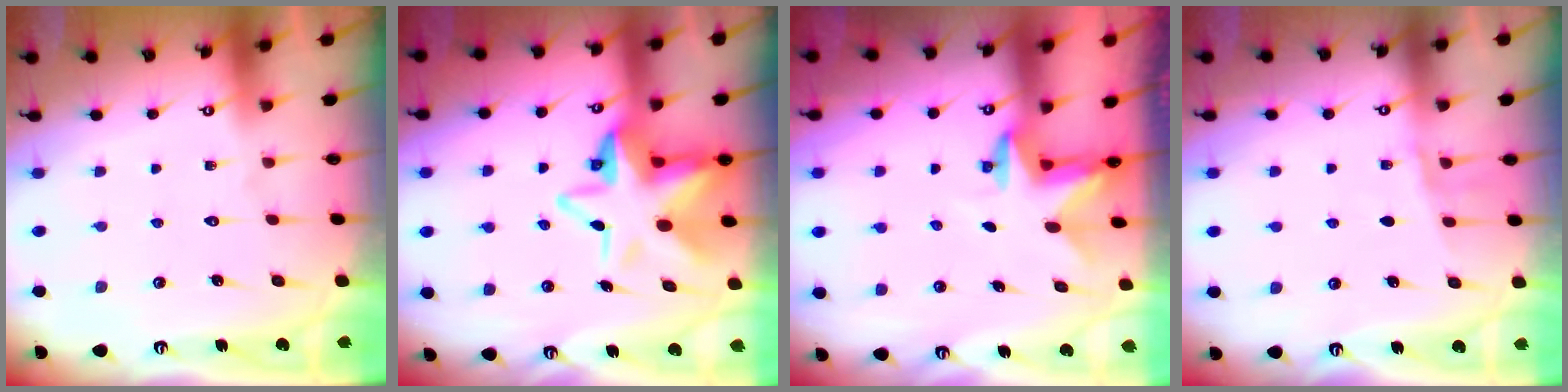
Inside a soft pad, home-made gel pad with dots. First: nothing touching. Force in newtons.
{"total": 12.7, "press": 12.6, "slide": 1.9}
{"total": 2.4, "press": 2.3, "slide": 0.4}
{"total": 3.9, "press": 3.7, "slide": 1.3}